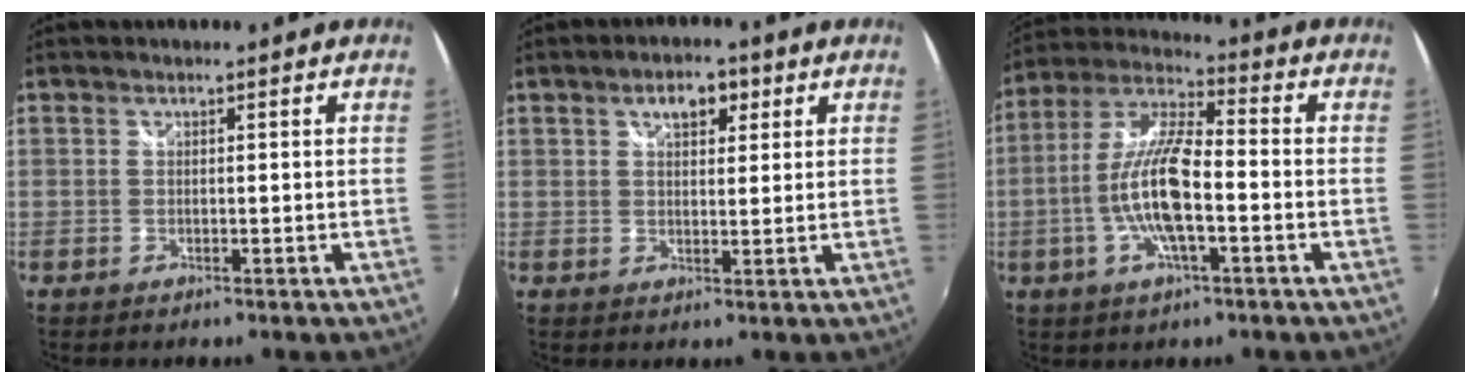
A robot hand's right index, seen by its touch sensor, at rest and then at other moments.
{"total": 5.0, "force": [2.4, 2.9, 3.3], "torque": [-0.049, 0.013, 0.038]}
{"total": 13.4, "force": [-3.2, 3.5, 12.5], "torque": [-0.253, 0.000, -0.062]}